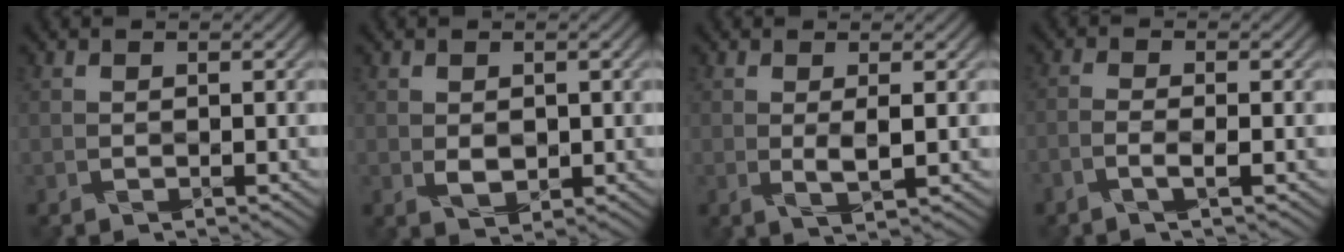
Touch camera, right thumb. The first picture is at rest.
{"total": 2.0, "force": [0.4, 1.4, 1.3], "torque": [-0.026, -0.006, 0.016]}
{"total": 2.2, "force": [0.4, 0.4, 2.1], "torque": [-0.044, -0.002, 0.013]}
{"total": 1.9, "force": [-1.2, 0.3, 1.5], "torque": [-0.024, 0.007, -0.034]}